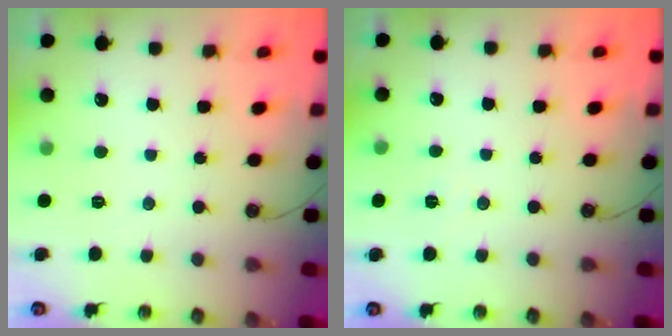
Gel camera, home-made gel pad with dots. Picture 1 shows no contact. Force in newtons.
{"total": 5.5, "press": 3.1, "slide": 4.5}